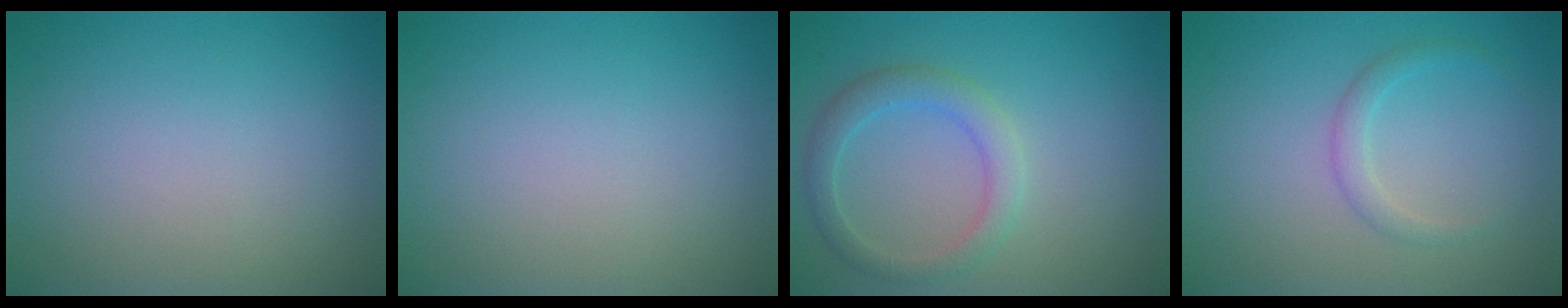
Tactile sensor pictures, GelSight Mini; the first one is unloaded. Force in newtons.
{"total": 0.0}
{"total": 2.9, "press": 2.9, "slide": 0.1}
{"total": 1.5, "press": 1.5, "slide": 0.0}